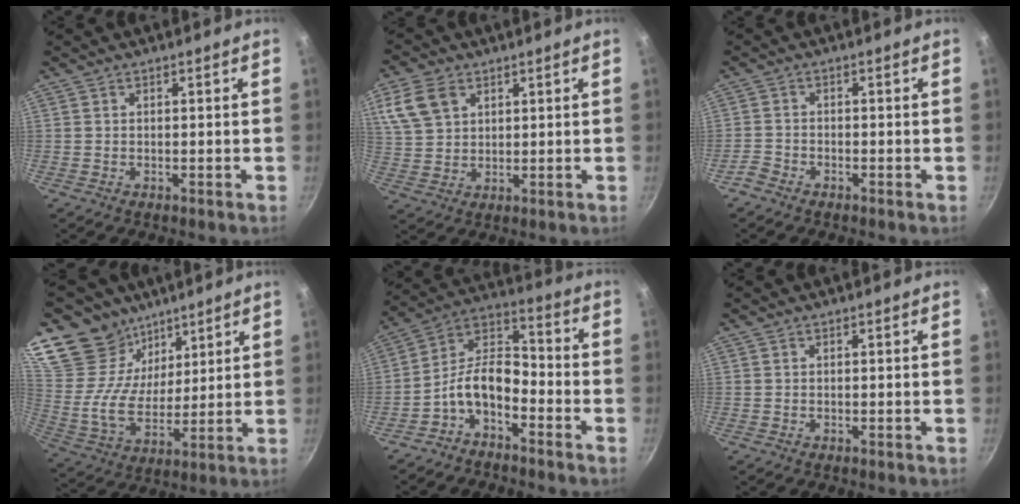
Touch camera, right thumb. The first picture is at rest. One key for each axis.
{"total": 7.9, "fx": 3.9, "fy": 5.4, "fz": 4.3, "tx": -0.075, "ty": -0.007, "tz": 0.082}
{"total": 2.4, "fx": -2.0, "fy": 1.1, "fz": 0.7, "tx": -0.025, "ty": 0.019, "tz": -0.042}
{"total": 21.3, "fx": 15.5, "fy": 13.0, "fz": 6.8, "tx": -0.129, "ty": -0.073, "tz": 0.292}
{"total": 9.1, "fx": -5.0, "fy": 4.5, "fz": 6.0, "tx": -0.112, "ty": 0.068, "tz": -0.106}
{"total": 0.0}